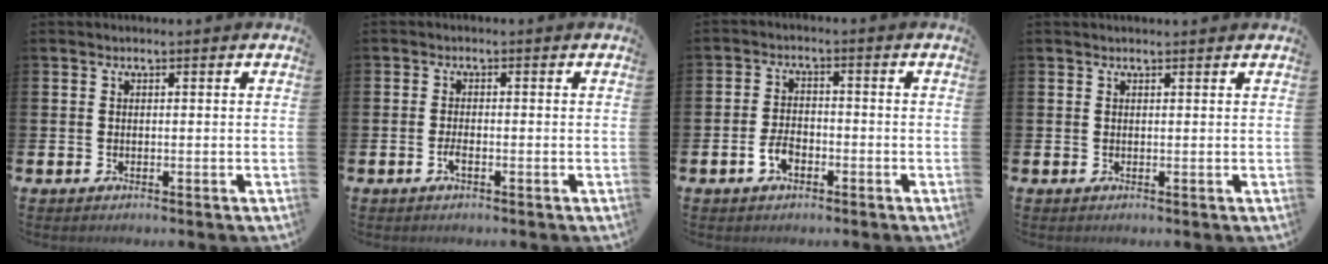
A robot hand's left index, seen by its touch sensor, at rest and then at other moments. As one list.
[{"total": 1.5, "force": [-0.7, 0.4, 1.3], "torque": [-0.032, 0.003, -0.011]}, {"total": 3.2, "force": [-1.5, 1.9, 2.1], "torque": [-0.039, 0.005, -0.029]}, {"total": 0.6, "force": [0.6, 0.0, 0.1], "torque": [0.006, -0.004, 0.010]}]